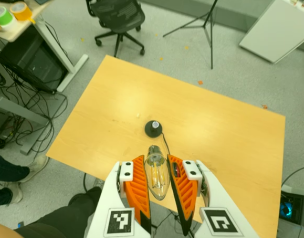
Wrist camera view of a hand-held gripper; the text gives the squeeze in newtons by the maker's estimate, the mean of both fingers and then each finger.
{"total": 12.1, "left": 11.6, "right": 12.6}